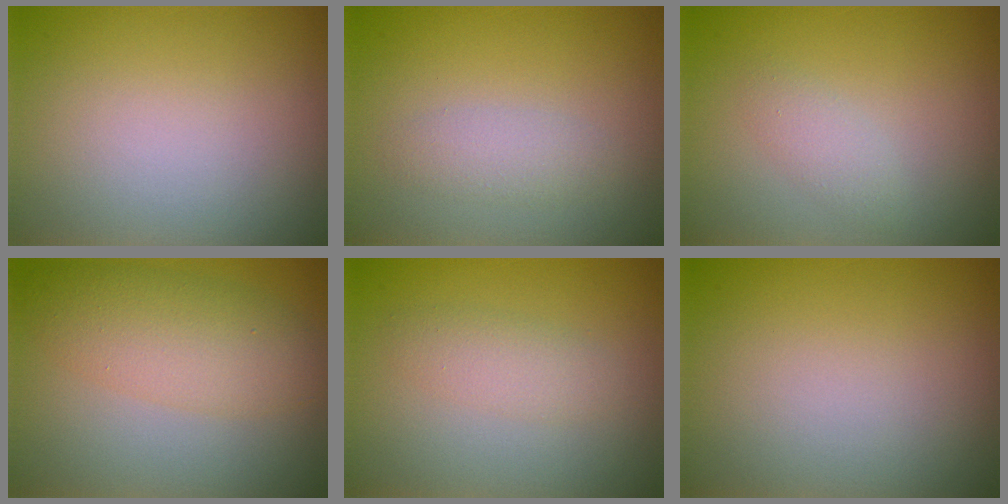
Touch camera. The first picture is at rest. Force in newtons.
{"total": 1.7, "press": 1.7, "slide": 0.1}
{"total": 1.4, "press": 1.4, "slide": 0.1}
{"total": 4.8, "press": 4.8, "slide": 0.1}
{"total": 1.9, "press": 1.9, "slide": 0.0}
{"total": 0.0}